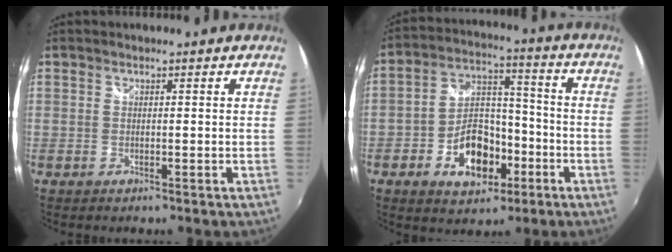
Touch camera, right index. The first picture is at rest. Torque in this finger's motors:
{"motor_torque": [1.10, -1.04, 0.72, 0.13]}